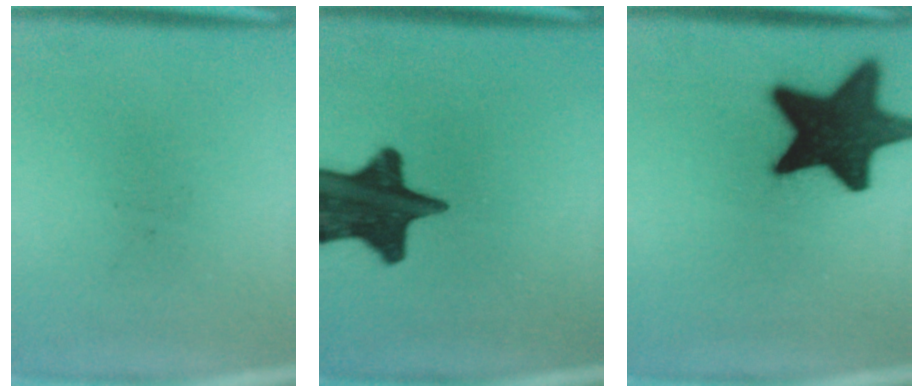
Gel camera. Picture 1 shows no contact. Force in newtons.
{"total": 17.1}
{"total": 19.1}